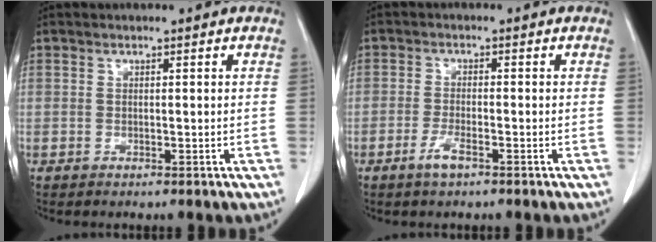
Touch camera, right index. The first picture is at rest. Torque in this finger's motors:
{"motor_torque": [0.23, -0.13, 0.05, 0.02]}